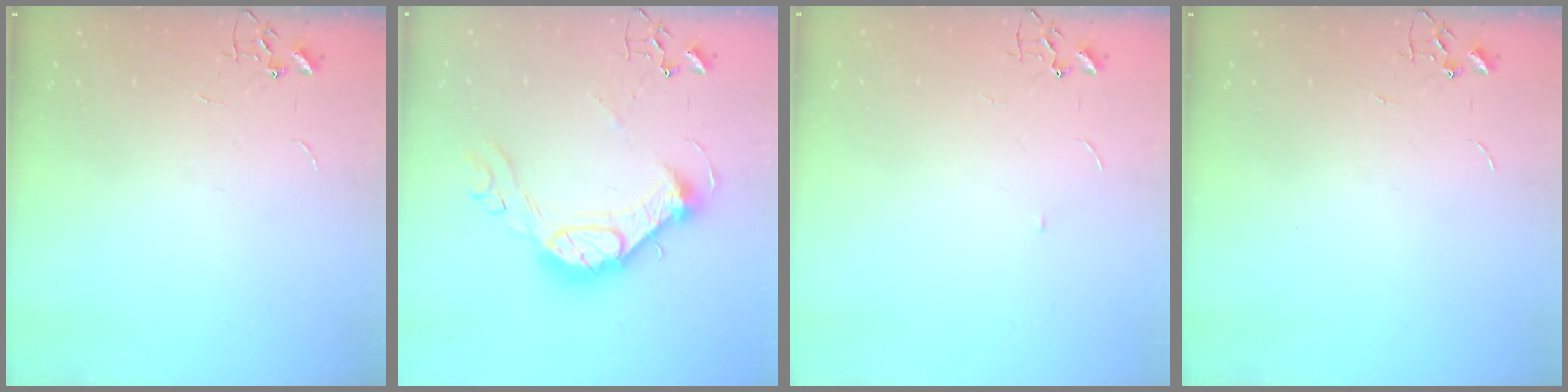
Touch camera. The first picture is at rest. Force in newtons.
{"total": 15.7, "press": 15.7, "slide": 1.3}
{"total": 3.4, "press": 3.4, "slide": 0.4}
{"total": 0.0}